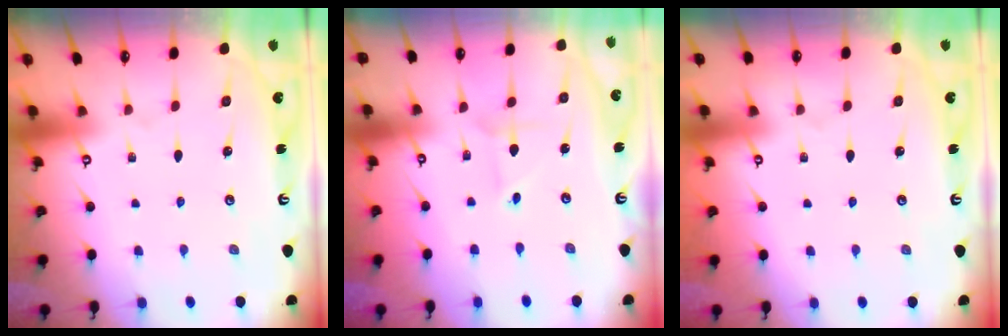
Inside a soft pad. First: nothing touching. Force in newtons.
{"total": 2.0, "press": 2.0, "slide": 0.3}
{"total": 0.0}